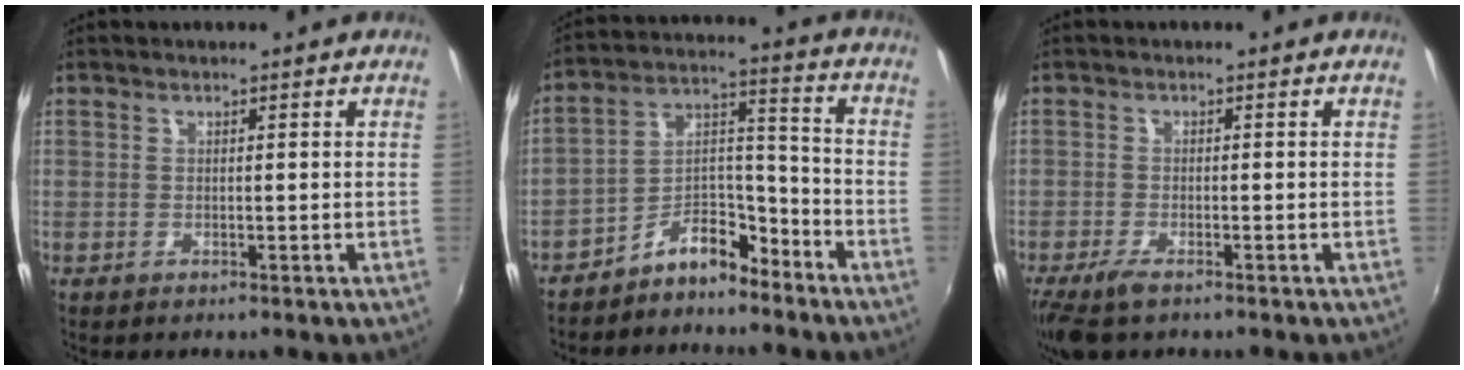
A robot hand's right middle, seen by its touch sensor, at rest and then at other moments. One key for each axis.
{"total": 8.3, "fx": -6.8, "fy": 3.7, "fz": 3.2, "tx": -0.052, "ty": 0.052, "tz": -0.117}
{"total": 5.5, "fx": -4.0, "fy": 1.5, "fz": 3.5, "tx": -0.086, "ty": -0.021, "tz": -0.075}